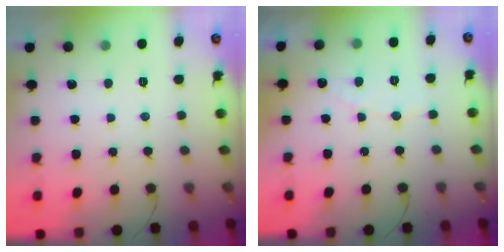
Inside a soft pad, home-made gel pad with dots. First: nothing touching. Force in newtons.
{"total": 3.8, "press": 3.8, "slide": 0.3}